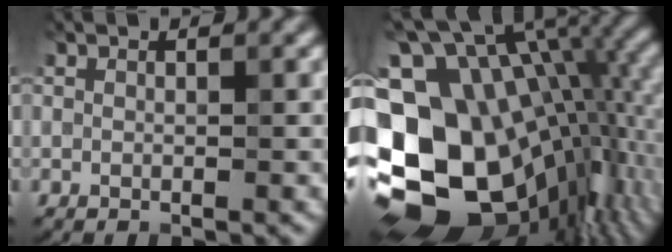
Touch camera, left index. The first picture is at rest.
{"total": 19.5, "force": [-2.5, 13.0, 14.3], "torque": [-0.267, -0.009, -0.020]}